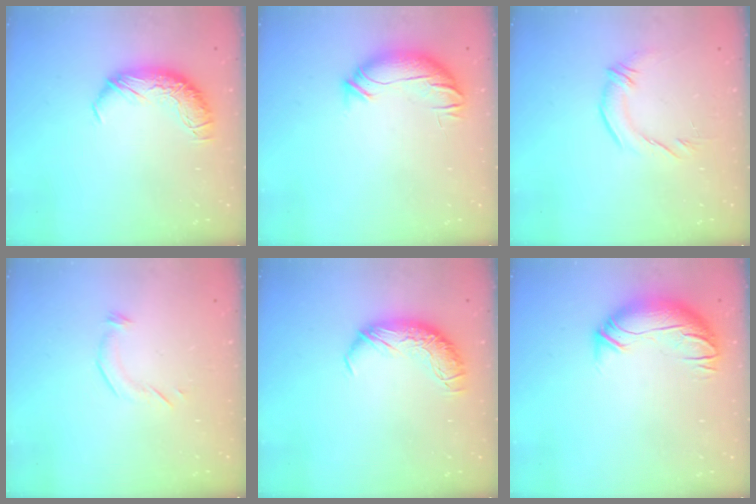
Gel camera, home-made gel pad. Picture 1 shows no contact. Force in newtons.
{"total": 3.8, "press": 3.4, "slide": 1.7}
{"total": 1.9, "press": 1.0, "slide": 1.7}
{"total": 5.4, "press": 5.4, "slide": 0.4}
{"total": 0.0}
{"total": 3.2, "press": 1.3, "slide": 2.9}